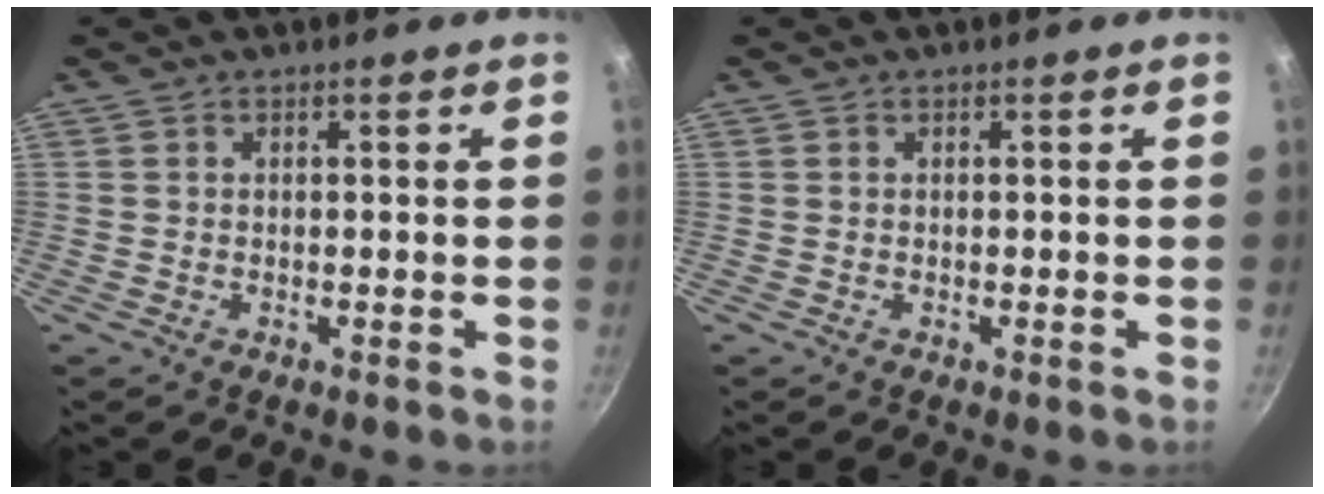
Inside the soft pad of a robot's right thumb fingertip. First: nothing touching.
{"total": 0.0}